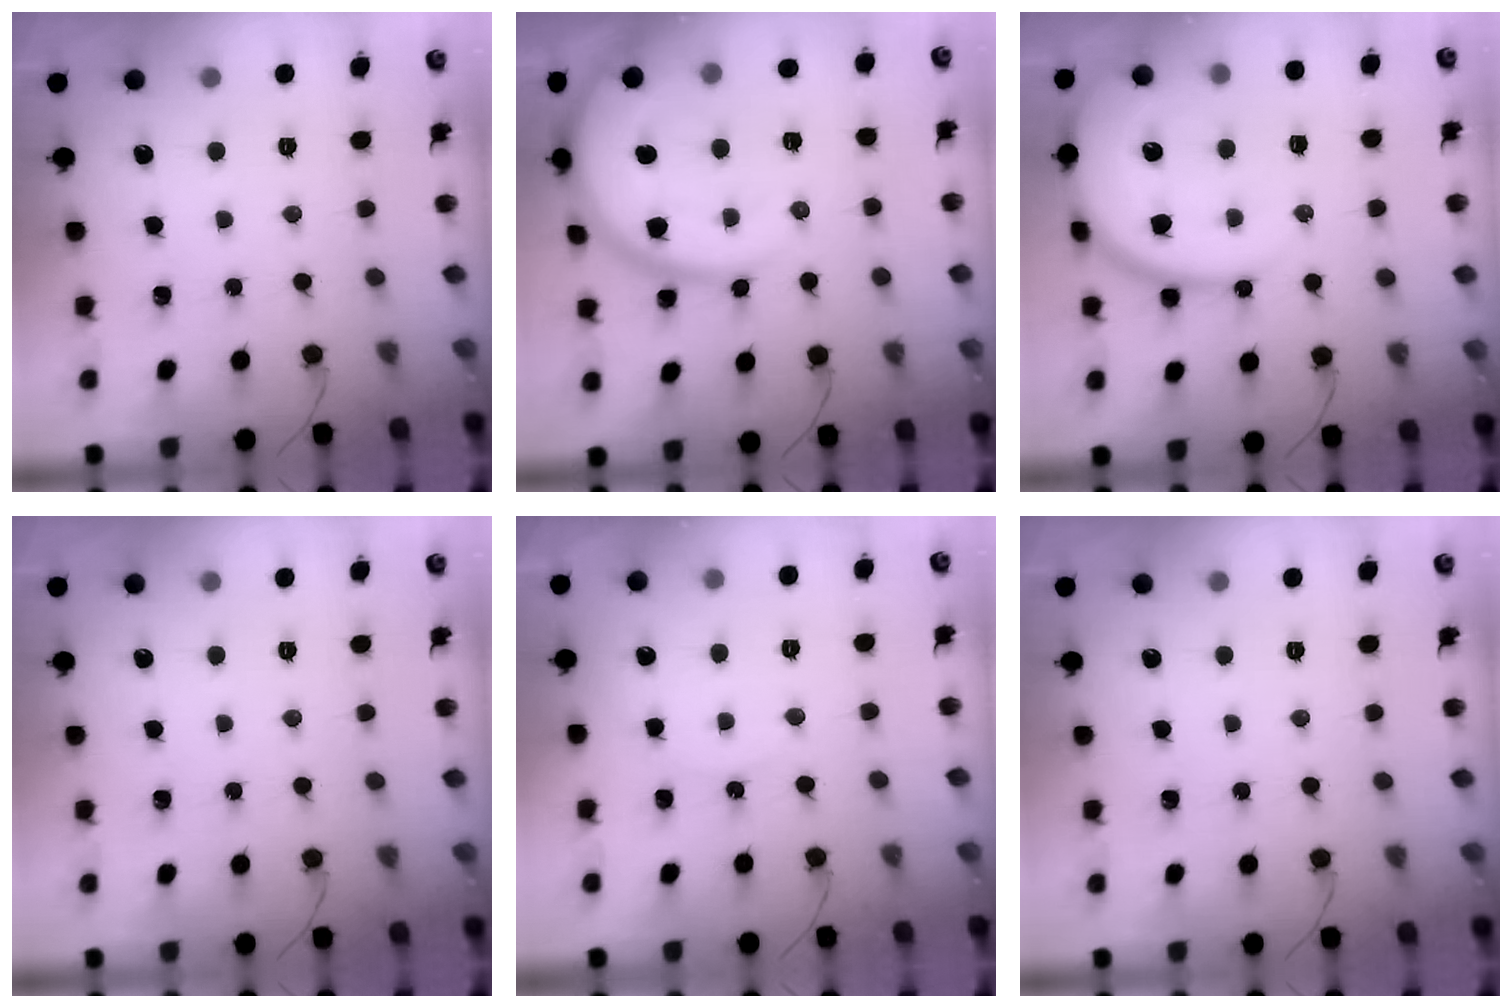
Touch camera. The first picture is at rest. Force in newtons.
{"total": 16.9, "press": 16.9, "slide": 1.3}
{"total": 16.4, "press": 16.3, "slide": 1.6}
{"total": 0.0}
{"total": 5.4, "press": 5.3, "slide": 0.7}
{"total": 0.0}